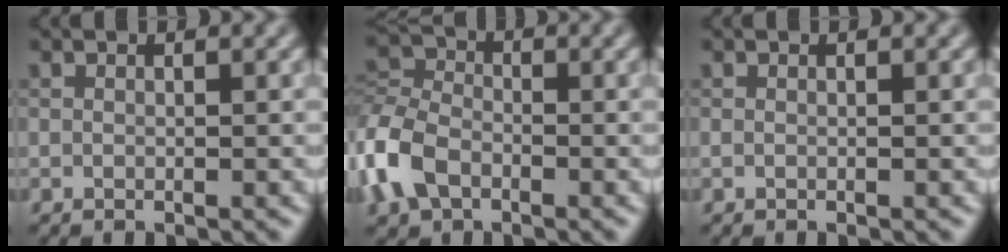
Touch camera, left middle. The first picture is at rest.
{"total": 5.6, "force": [-2.8, 3.7, 3.1], "torque": [-0.076, 0.006, -0.071]}
{"total": 0.0}